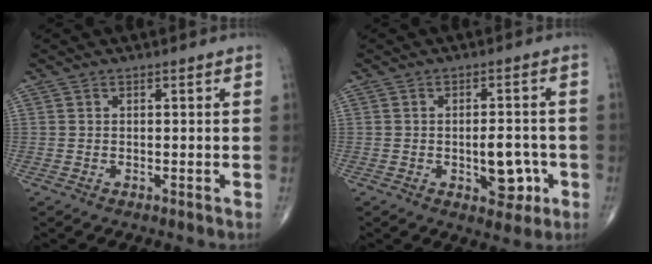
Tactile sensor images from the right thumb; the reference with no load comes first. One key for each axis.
{"total": 6.2, "fx": -1.5, "fy": 3.0, "fz": 5.3, "tx": -0.058, "ty": 0.004, "tz": -0.013}